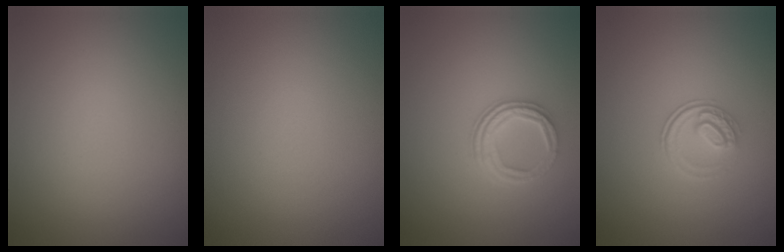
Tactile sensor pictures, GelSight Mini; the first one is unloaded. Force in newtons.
{"total": 0.0}
{"total": 3.1, "press": 2.4, "slide": 1.9}
{"total": 2.0, "press": 1.4, "slide": 1.3}